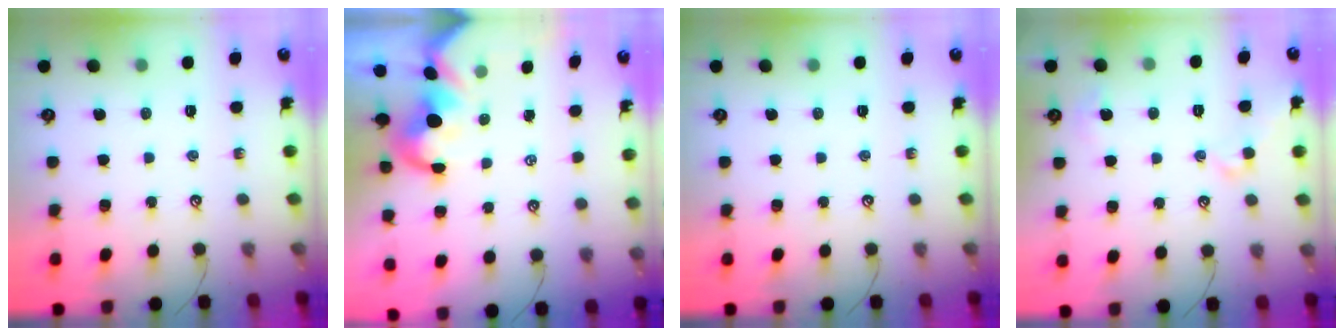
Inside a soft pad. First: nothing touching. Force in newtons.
{"total": 3.0, "press": 2.8, "slide": 1.1}
{"total": 0.0}
{"total": 1.9, "press": 1.9, "slide": 0.5}